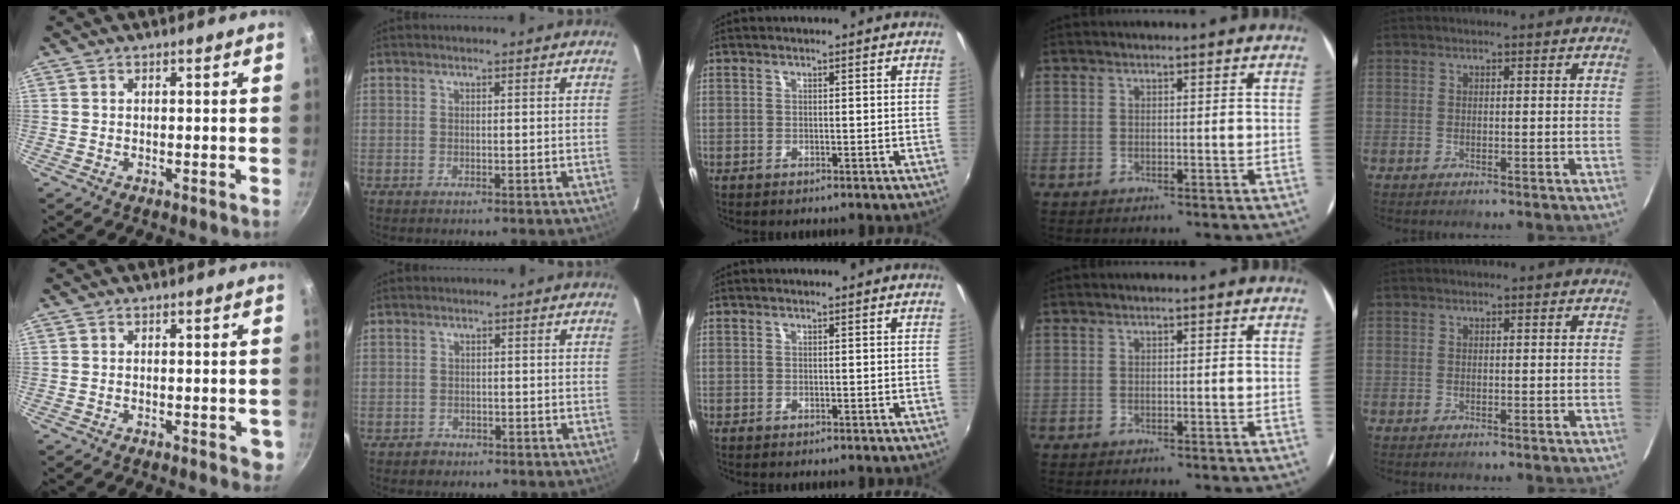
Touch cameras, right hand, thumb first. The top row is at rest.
{"thumb": {"total": 2.5, "force": [-0.8, 1.2, 2.1], "torque": [-0.020, -0.002, -0.011]}, "index": {"total": 2.0, "force": [-1.0, 1.8, 0.0], "torque": [-0.004, 0.005, -0.012]}}